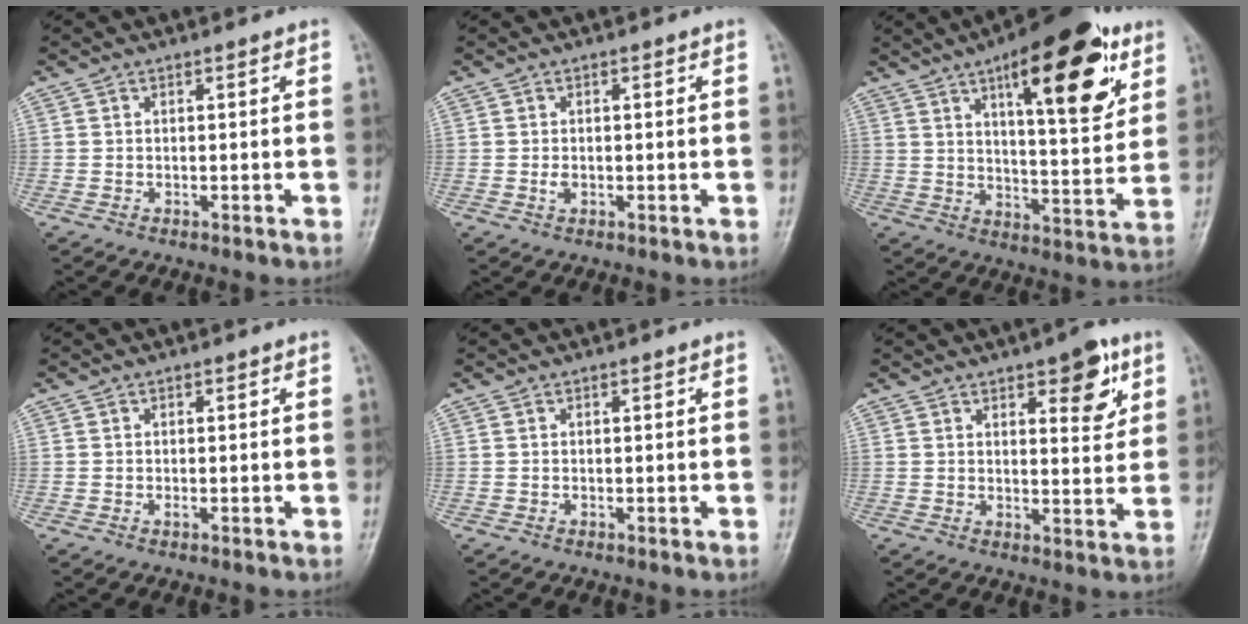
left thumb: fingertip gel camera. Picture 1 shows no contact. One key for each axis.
{"total": 1.4, "fx": -0.2, "fy": 0.9, "fz": 1.0, "tx": -0.017, "ty": -0.002, "tz": -0.005}
{"total": 20.7, "fx": 10.1, "fy": 7.2, "fz": 16.6, "tx": -0.201, "ty": -0.035, "tz": 0.146}
{"total": 0.6, "fx": 0.0, "fy": 0.3, "fz": 0.5, "tx": -0.009, "ty": -0.001, "tz": 0.001}
{"total": 0.0}
{"total": 8.3, "fx": 4.2, "fy": 3.3, "fz": 6.3, "tx": -0.059, "ty": -0.021, "tz": 0.053}